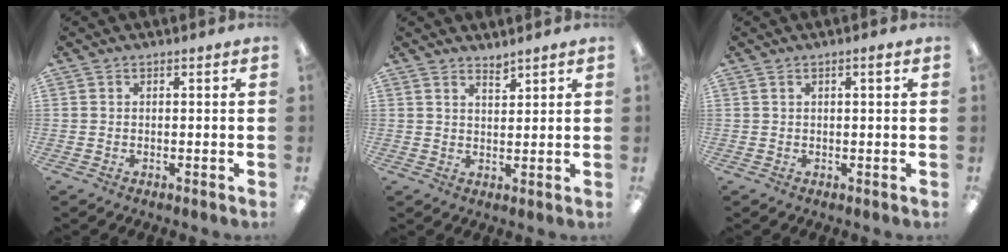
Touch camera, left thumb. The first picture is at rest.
{"total": 2.4, "force": [2.4, 0.2, 0.3], "torque": [-0.001, -0.017, 0.043]}
{"total": 1.5, "force": [0.6, 0.2, 1.3], "torque": [-0.026, 0.001, 0.009]}